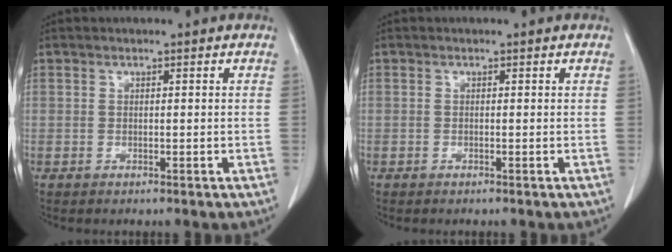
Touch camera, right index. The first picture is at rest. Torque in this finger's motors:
{"motor_torque": [-0.02, 0.00, -0.01, 0.01]}